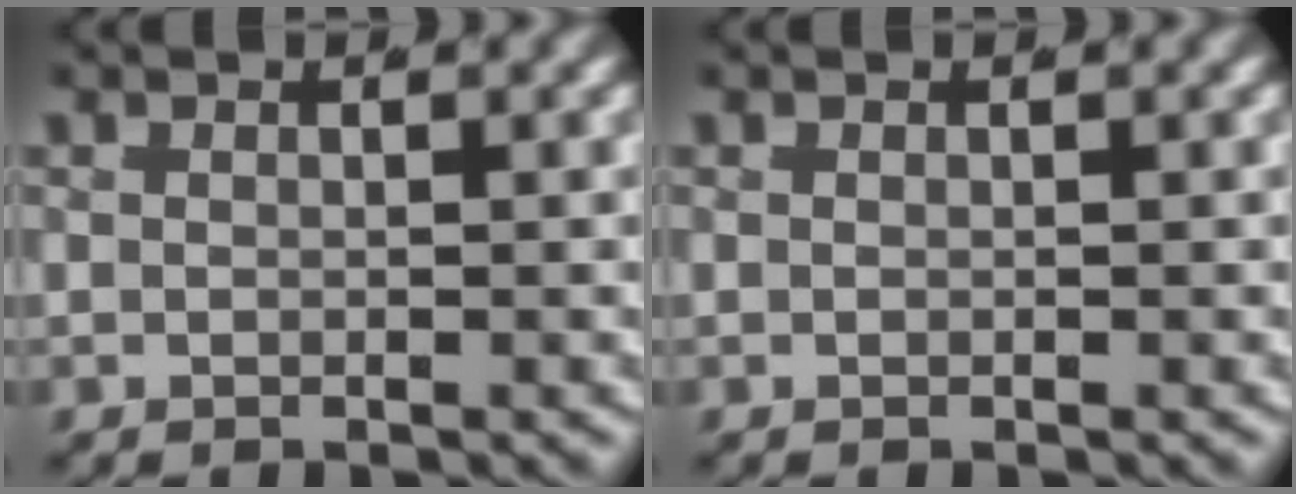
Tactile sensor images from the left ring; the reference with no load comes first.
{"total": 0.0}